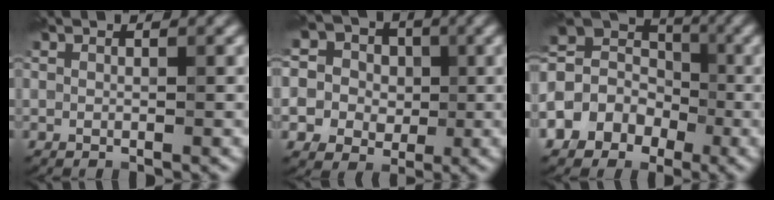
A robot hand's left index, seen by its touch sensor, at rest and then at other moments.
{"total": 10.2, "force": [0.8, 9.5, 3.6], "torque": [-0.102, 0.028, -0.013]}
{"total": 8.1, "force": [-2.5, 6.8, 3.6], "torque": [-0.062, 0.003, -0.070]}